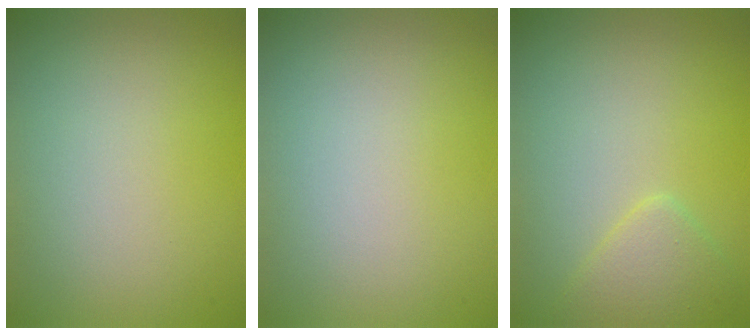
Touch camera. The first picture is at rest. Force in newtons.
{"total": 0.0}
{"total": 2.4, "press": 2.4, "slide": 0.1}